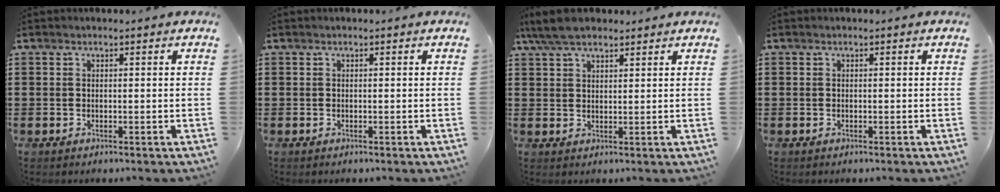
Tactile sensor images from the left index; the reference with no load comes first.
{"total": 0.0}
{"total": 5.7, "force": [4.5, 1.9, 3.0], "torque": [-0.071, 0.001, 0.085]}
{"total": 0.0}